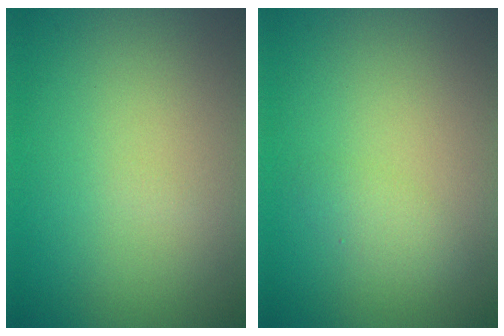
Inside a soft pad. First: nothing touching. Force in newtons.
{"total": 1.2, "press": 1.2, "slide": 0.0}